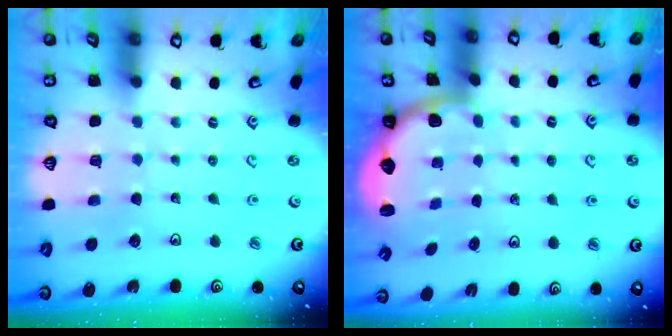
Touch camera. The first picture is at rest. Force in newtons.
{"total": 2.2, "press": 2.1, "slide": 0.8}